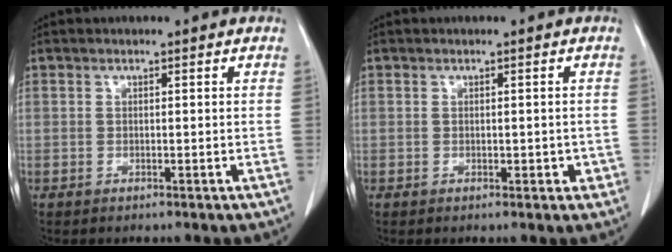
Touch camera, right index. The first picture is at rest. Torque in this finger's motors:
{"motor_torque": [0.17, 0.21, 0.12, 0.10]}